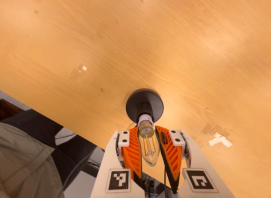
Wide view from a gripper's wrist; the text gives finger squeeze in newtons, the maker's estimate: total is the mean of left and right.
{"total": 20.4, "left": 20.3, "right": 20.5}